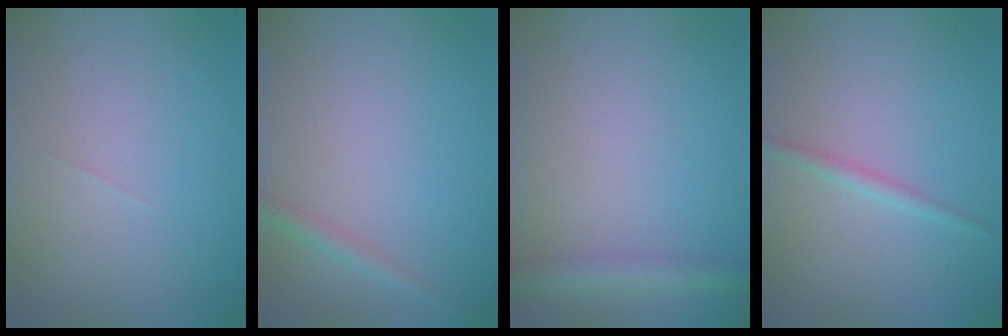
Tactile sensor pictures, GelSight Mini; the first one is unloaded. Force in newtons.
{"total": 1.5, "press": 1.5, "slide": 0.1}
{"total": 3.0, "press": 3.0, "slide": 0.1}
{"total": 1.3, "press": 1.3, "slide": 0.0}